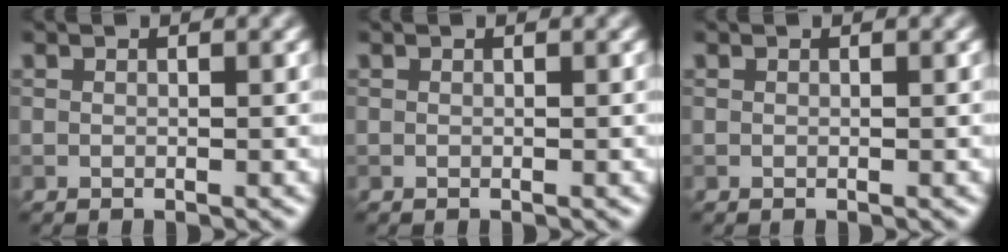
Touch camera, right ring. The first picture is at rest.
{"total": 0.0}
{"total": 0.0}